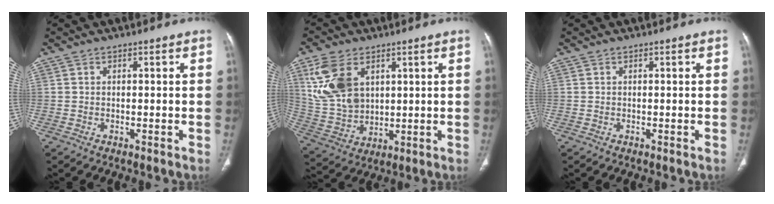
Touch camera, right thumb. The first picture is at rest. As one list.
[{"total": 13.5, "force": [5.1, 8.9, 8.8], "torque": [-0.165, -0.015, 0.118]}, {"total": 0.0}]